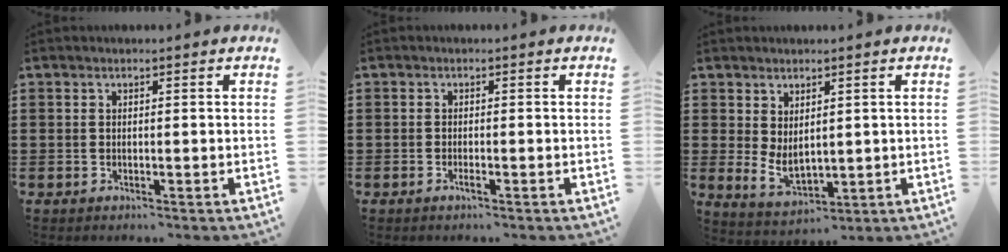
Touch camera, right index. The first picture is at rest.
{"total": 0.9, "force": [-0.7, 0.1, 0.7], "torque": [-0.013, -0.003, -0.011]}
{"total": 3.8, "force": [1.0, 2.3, 2.9], "torque": [-0.063, 0.001, 0.018]}